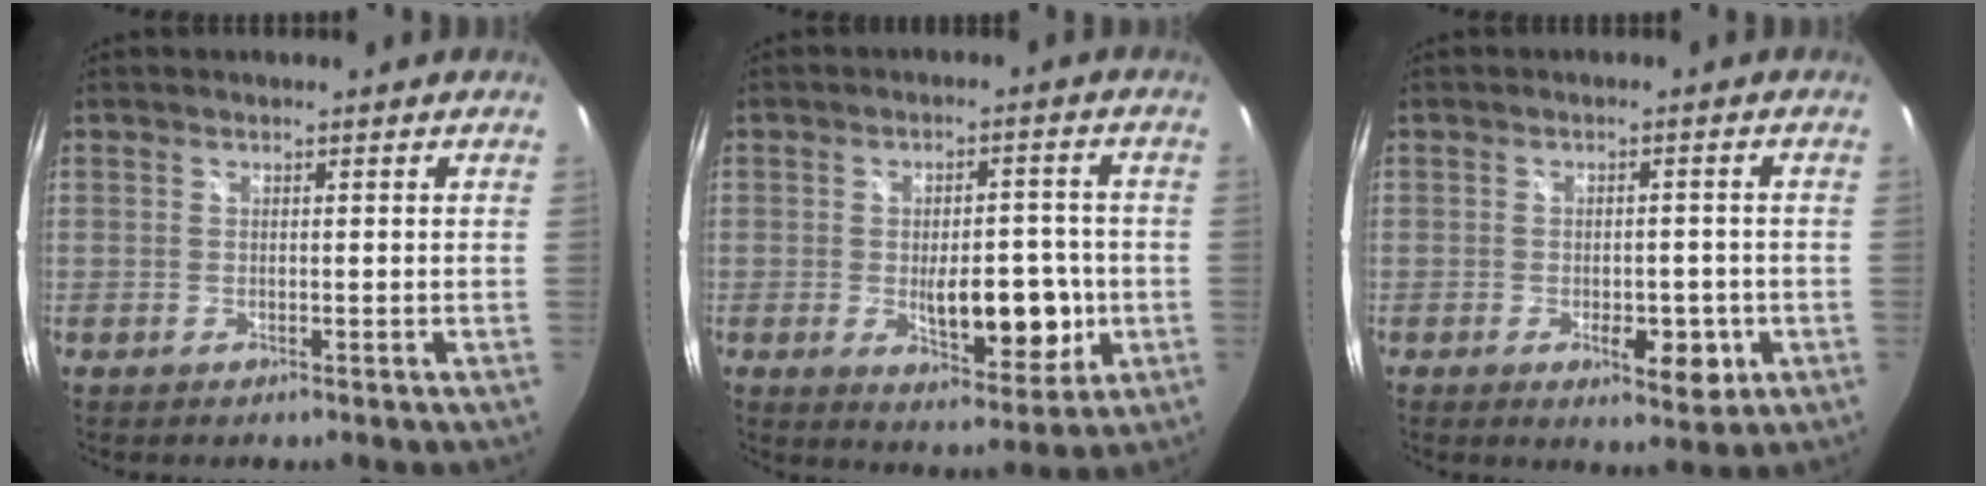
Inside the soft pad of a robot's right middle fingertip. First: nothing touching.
{"total": 10.9, "force": [-2.2, 5.1, 9.4], "torque": [-0.145, -0.009, -0.020]}
{"total": 6.2, "force": [-2.4, 2.9, 4.9], "torque": [-0.078, -0.007, -0.026]}